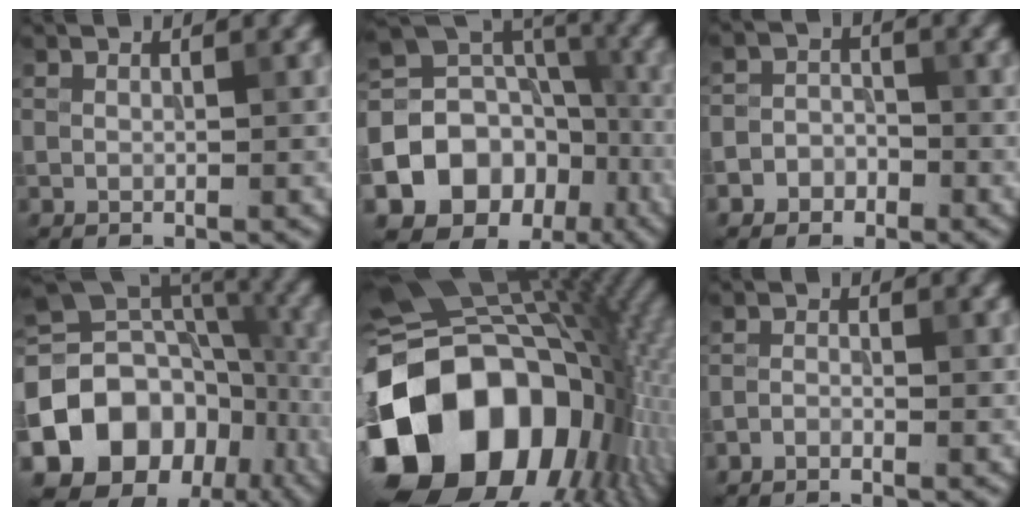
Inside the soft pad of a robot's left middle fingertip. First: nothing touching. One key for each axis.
{"total": 13.3, "fx": -5.3, "fy": 10.9, "fz": 5.6, "tx": -0.123, "ty": 0.001, "tz": -0.087}
{"total": 2.5, "fx": -1.4, "fy": 2.0, "fz": 0.6, "tx": 0.015, "ty": 0.006, "tz": -0.039}
{"total": 15.1, "fx": -5.4, "fy": 11.6, "fz": 8.0, "tx": -0.163, "ty": -0.013, "tz": -0.096}
{"total": 20.3, "fx": -5.5, "fy": 14.4, "fz": 13.2, "tx": -0.253, "ty": -0.007, "tz": -0.102}
{"total": 0.9, "fx": -0.7, "fy": 0.2, "fz": 0.5, "tx": -0.011, "ty": 0.000, "tz": -0.018}